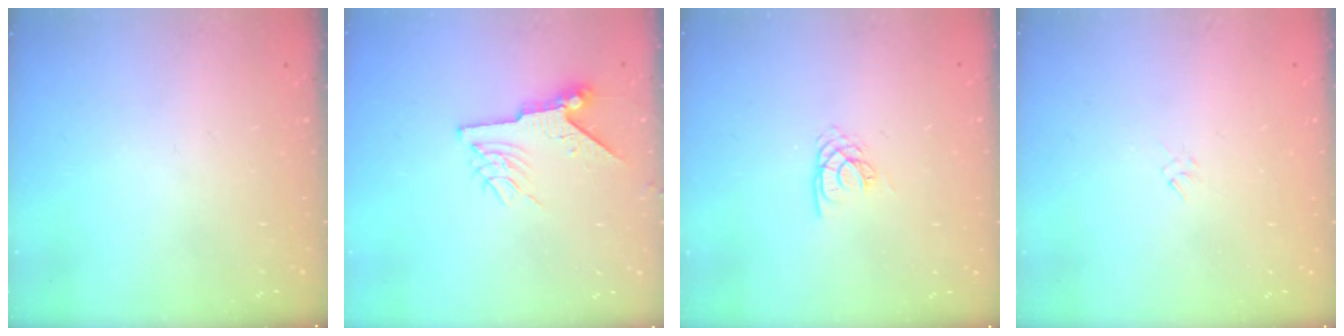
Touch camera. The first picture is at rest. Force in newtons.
{"total": 7.4, "press": 7.4, "slide": 0.9}
{"total": 2.8, "press": 2.8, "slide": 0.1}
{"total": 1.6, "press": 1.6, "slide": 0.4}